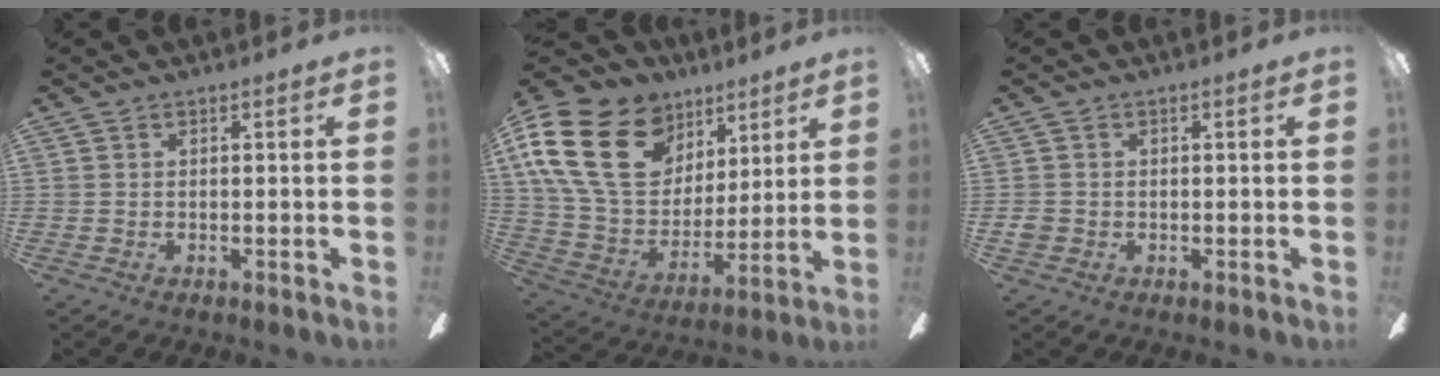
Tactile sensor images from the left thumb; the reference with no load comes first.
{"total": 25.2, "force": [11.2, 17.3, 14.4], "torque": [-0.301, -0.037, 0.216]}
{"total": 1.9, "force": [-0.4, 1.7, 0.6], "torque": [-0.010, 0.004, -0.009]}